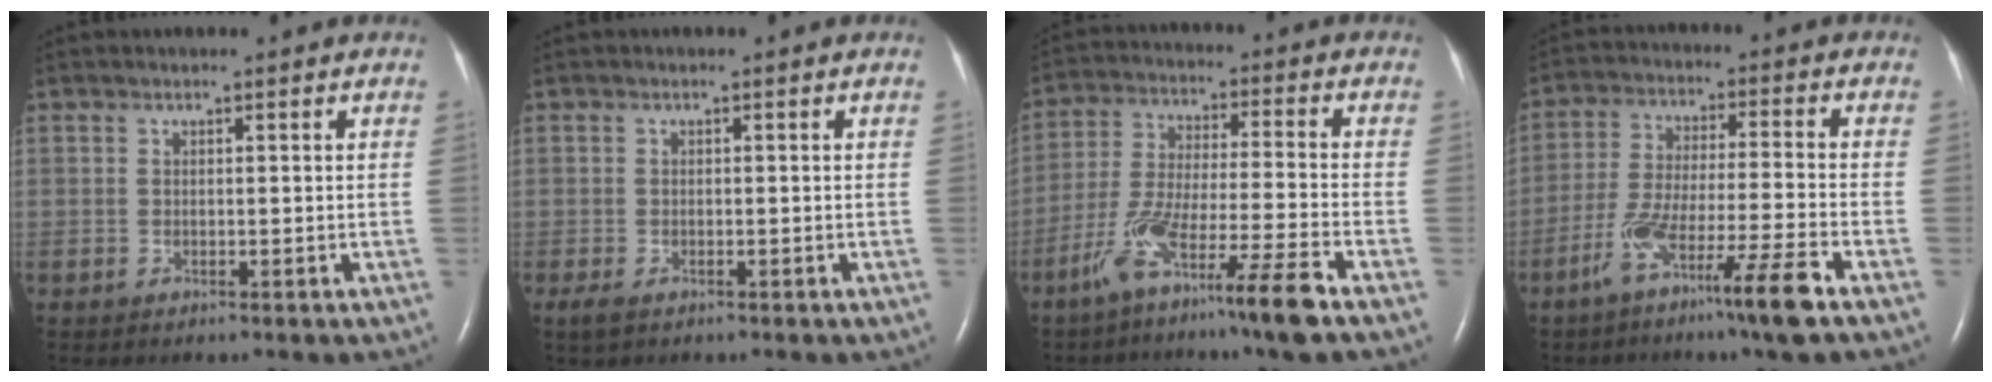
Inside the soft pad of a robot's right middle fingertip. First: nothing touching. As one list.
[{"total": 1.7, "force": [-1.0, 0.7, 1.2], "torque": [-0.029, -0.005, -0.016]}, {"total": 12.6, "force": [-8.1, -1.0, 9.6], "torque": [-0.188, -0.032, -0.152]}, {"total": 11.4, "force": [-6.9, -1.0, 9.0], "torque": [-0.172, -0.022, -0.128]}]